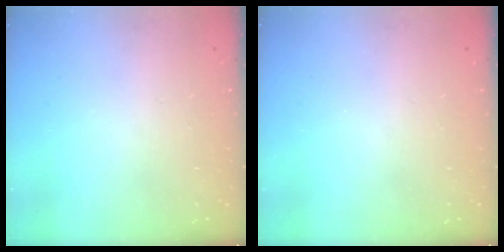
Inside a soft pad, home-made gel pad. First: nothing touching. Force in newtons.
{"total": 0.0}